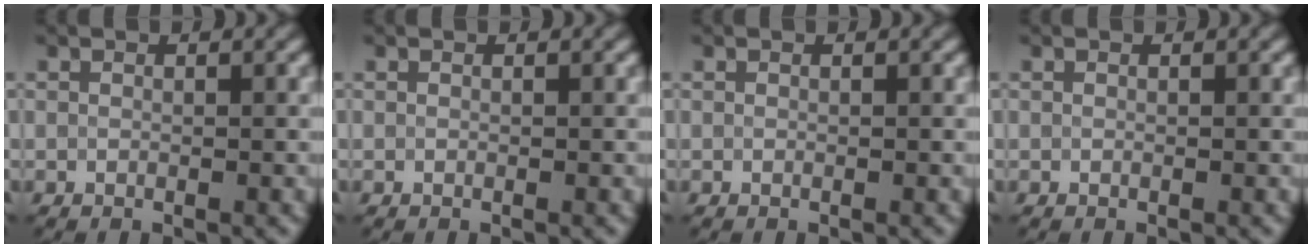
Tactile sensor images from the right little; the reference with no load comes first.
{"total": 0.0}
{"total": 0.0}
{"total": 0.0}